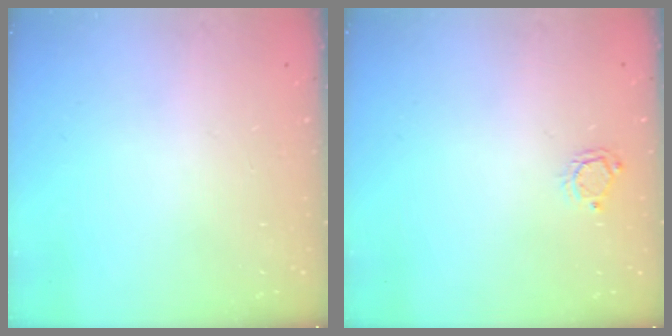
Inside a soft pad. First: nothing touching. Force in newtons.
{"total": 2.9, "press": 2.9, "slide": 0.3}